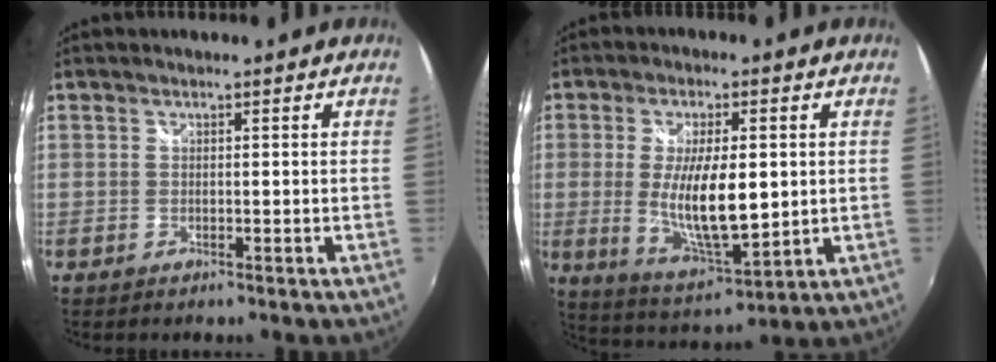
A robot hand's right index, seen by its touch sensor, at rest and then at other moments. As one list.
[{"total": 13.3, "force": [-0.3, 4.6, 12.4], "torque": [-0.230, -0.019, 0.007]}]